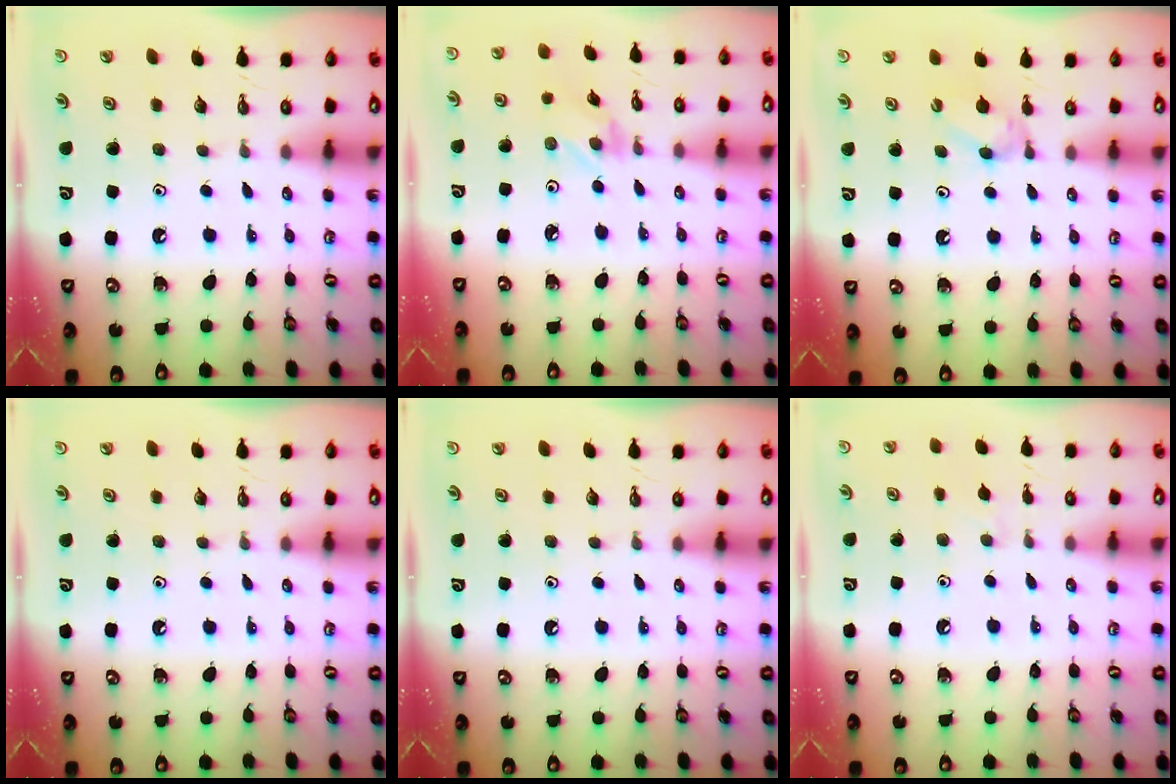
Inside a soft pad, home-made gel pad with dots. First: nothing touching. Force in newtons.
{"total": 0.8, "press": 0.6, "slide": 0.5}
{"total": 4.0, "press": 3.9, "slide": 0.7}
{"total": 0.0}
{"total": 0.0}
{"total": 5.5, "press": 5.5, "slide": 0.7}